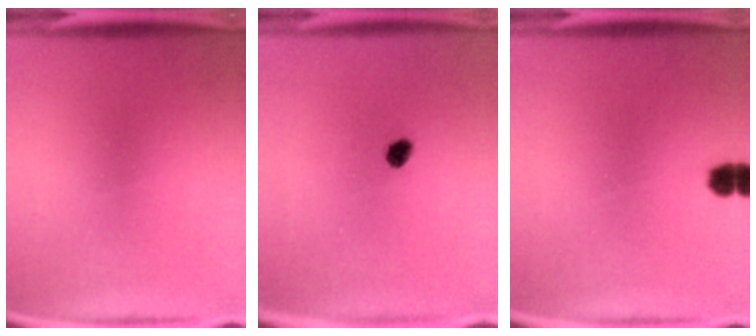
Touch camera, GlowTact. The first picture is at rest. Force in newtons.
{"total": 2.2}
{"total": 2.6}